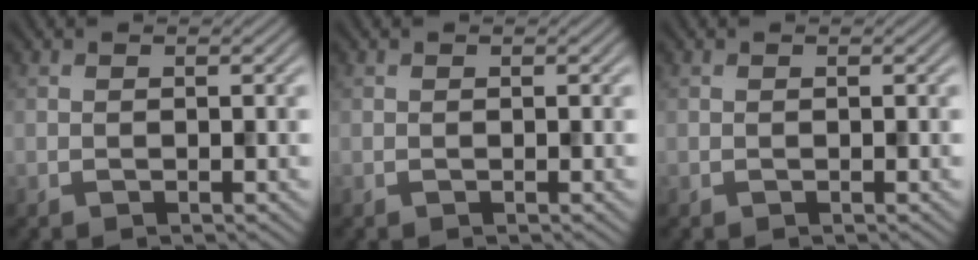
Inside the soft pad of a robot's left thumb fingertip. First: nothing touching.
{"total": 0.0}
{"total": 0.0}